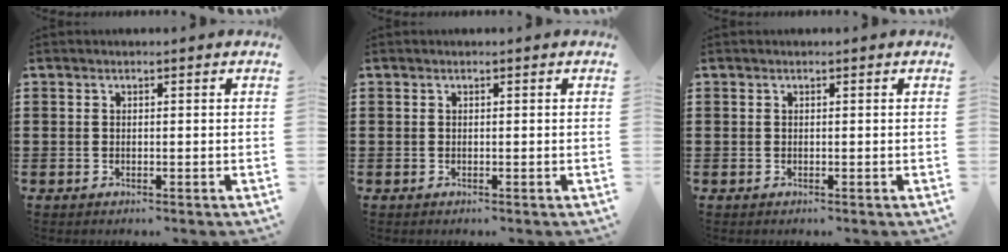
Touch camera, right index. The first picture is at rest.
{"total": 0.0}
{"total": 0.0}